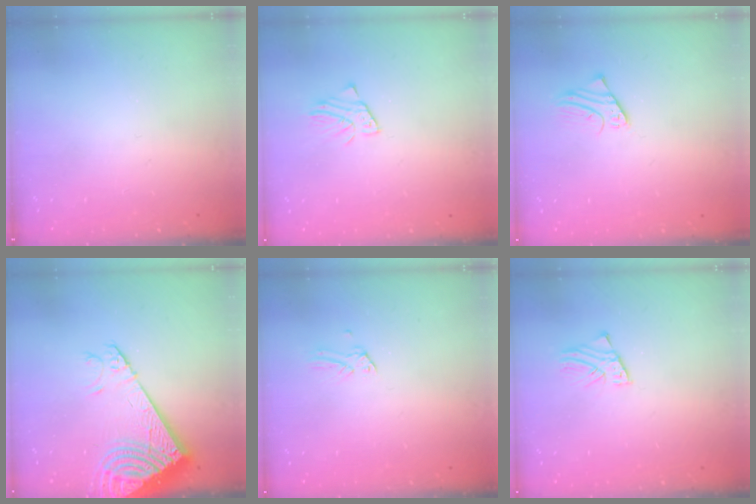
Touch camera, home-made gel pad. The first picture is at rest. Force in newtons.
{"total": 2.2, "press": 2.2, "slide": 0.1}
{"total": 1.8, "press": 1.8, "slide": 0.1}
{"total": 18.8, "press": 18.5, "slide": 3.4}
{"total": 0.0}
{"total": 1.6, "press": 1.6, "slide": 0.2}